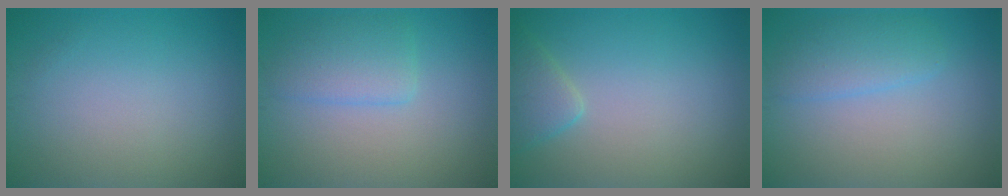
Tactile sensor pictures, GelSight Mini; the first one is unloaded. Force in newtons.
{"total": 2.9, "press": 2.8, "slide": 0.3}
{"total": 2.3, "press": 2.2, "slide": 0.2}
{"total": 2.7, "press": 2.7, "slide": 0.2}